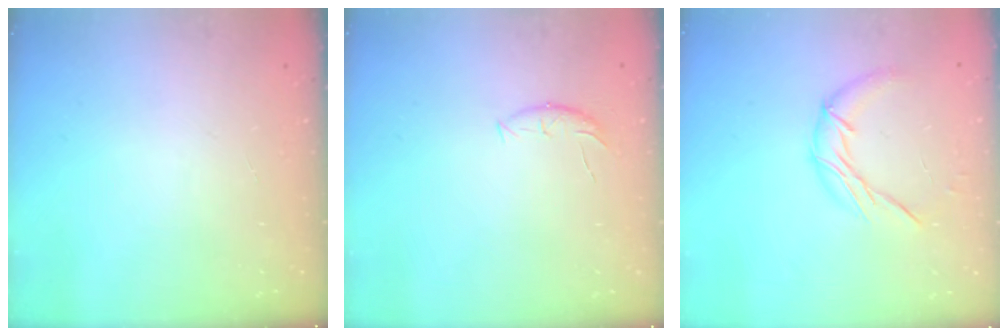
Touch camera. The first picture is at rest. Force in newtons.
{"total": 6.0, "press": 5.8, "slide": 1.3}
{"total": 9.4, "press": 9.4, "slide": 0.2}